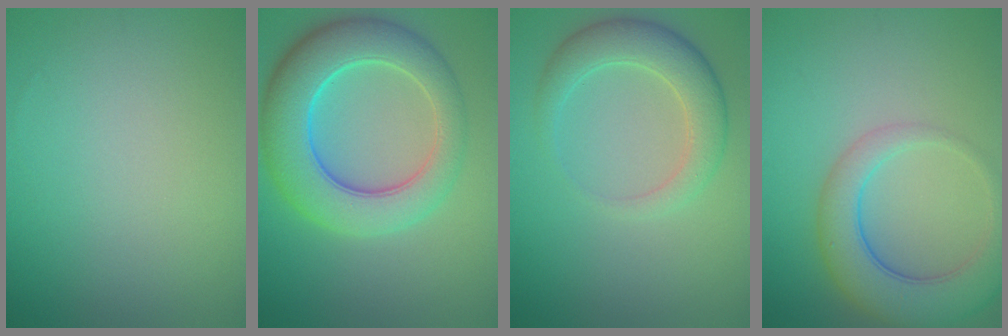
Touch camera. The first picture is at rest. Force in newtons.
{"total": 8.8, "press": 8.8, "slide": 0.4}
{"total": 4.2, "press": 4.2, "slide": 0.2}
{"total": 5.9, "press": 5.8, "slide": 0.4}